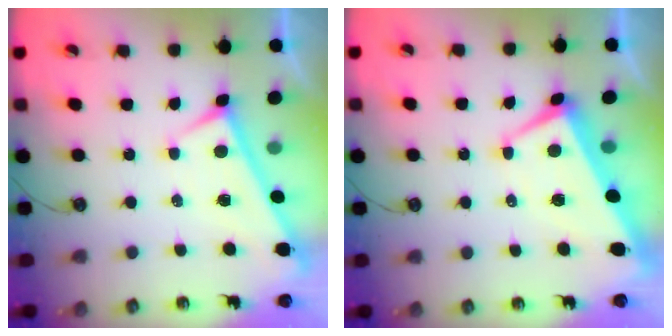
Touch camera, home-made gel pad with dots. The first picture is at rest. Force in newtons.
{"total": 2.2, "press": 1.9, "slide": 1.1}